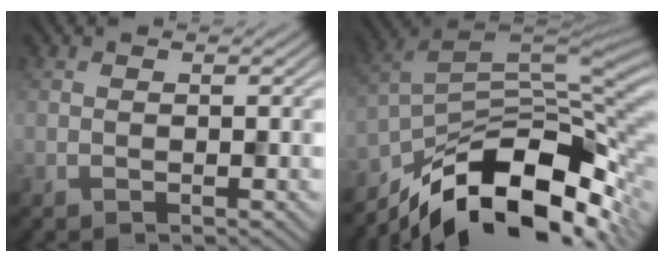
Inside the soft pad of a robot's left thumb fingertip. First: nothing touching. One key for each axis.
{"total": 14.7, "fx": -9.1, "fy": 5.8, "fz": 9.9, "tx": -0.185, "ty": -0.009, "tz": -0.160}